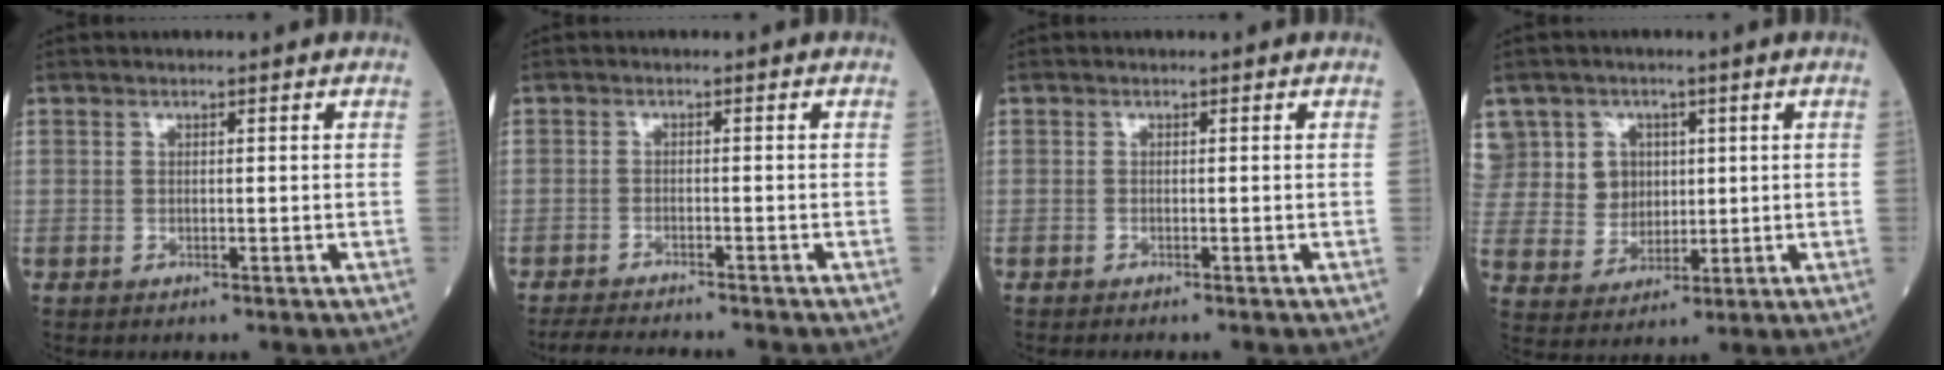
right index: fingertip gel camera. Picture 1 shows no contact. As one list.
[{"total": 6.7, "force": [-6.3, 0.0, 2.5], "torque": [-0.034, -0.019, -0.102]}, {"total": 1.6, "force": [-1.4, -0.2, 0.8], "torque": [-0.005, 0.002, -0.018]}, {"total": 11.5, "force": [4.3, 10.4, 2.3], "torque": [-0.062, 0.044, 0.098]}]